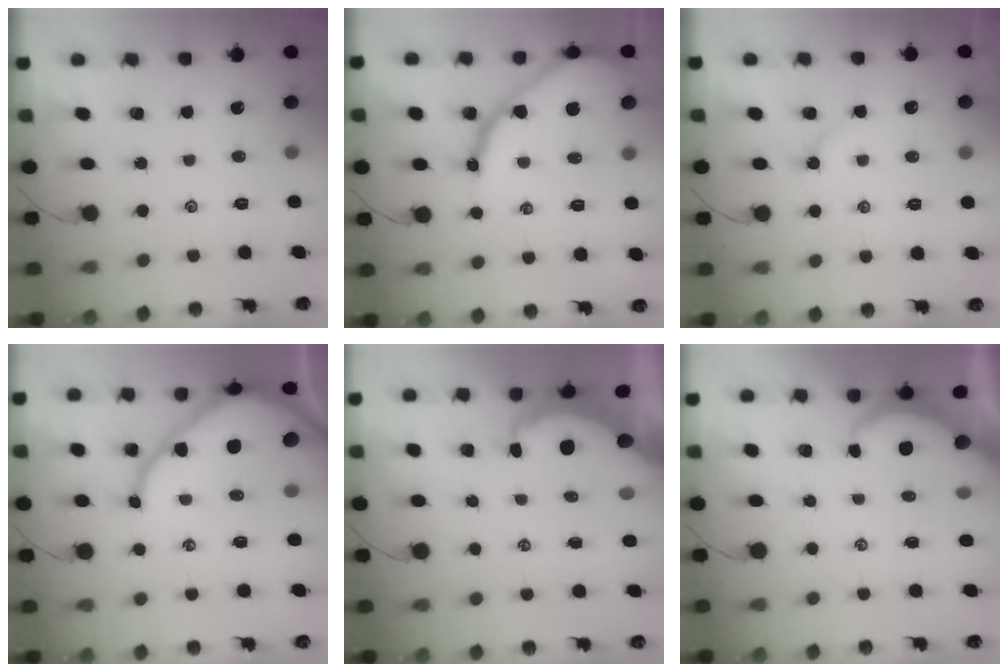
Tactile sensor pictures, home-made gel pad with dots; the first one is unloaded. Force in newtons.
{"total": 13.8, "press": 13.7, "slide": 1.6}
{"total": 2.1, "press": 2.1, "slide": 0.2}
{"total": 12.4, "press": 12.4, "slide": 1.1}
{"total": 8.1, "press": 8.0, "slide": 1.0}
{"total": 3.2, "press": 3.2, "slide": 0.4}